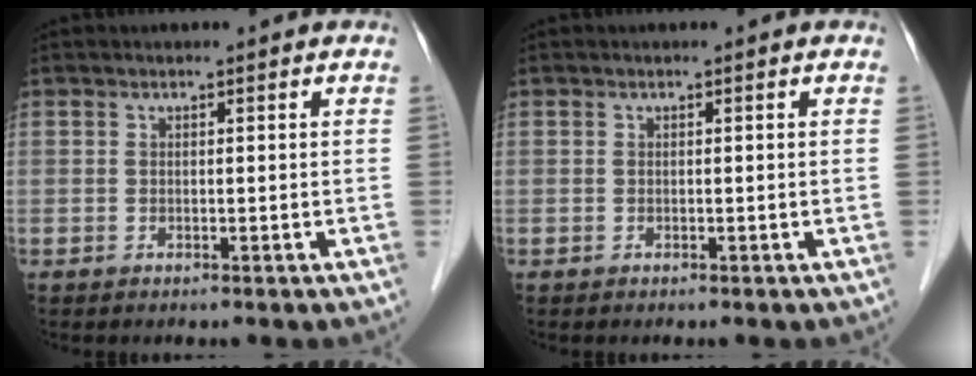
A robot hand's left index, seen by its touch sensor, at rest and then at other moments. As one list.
[{"total": 0.0}]